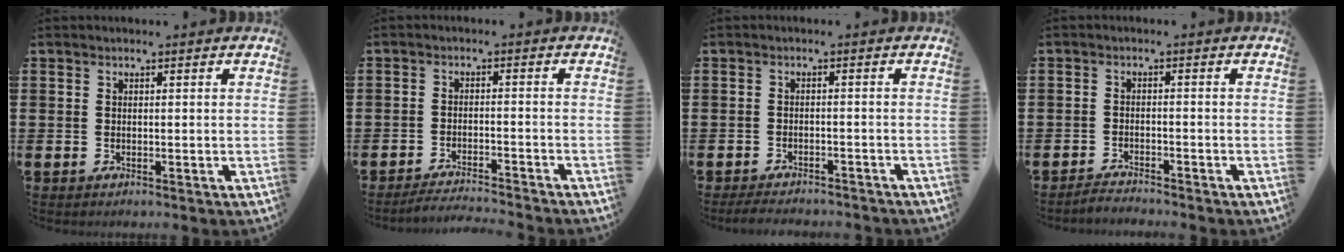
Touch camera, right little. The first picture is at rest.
{"total": 2.5, "force": [-2.4, -0.3, 0.4], "torque": [-0.007, 0.002, -0.050]}
{"total": 2.0, "force": [-2.0, 0.1, 0.3], "torque": [-0.008, 0.004, -0.042]}
{"total": 1.8, "force": [-1.8, -0.1, 0.0], "torque": [-0.003, 0.004, -0.038]}